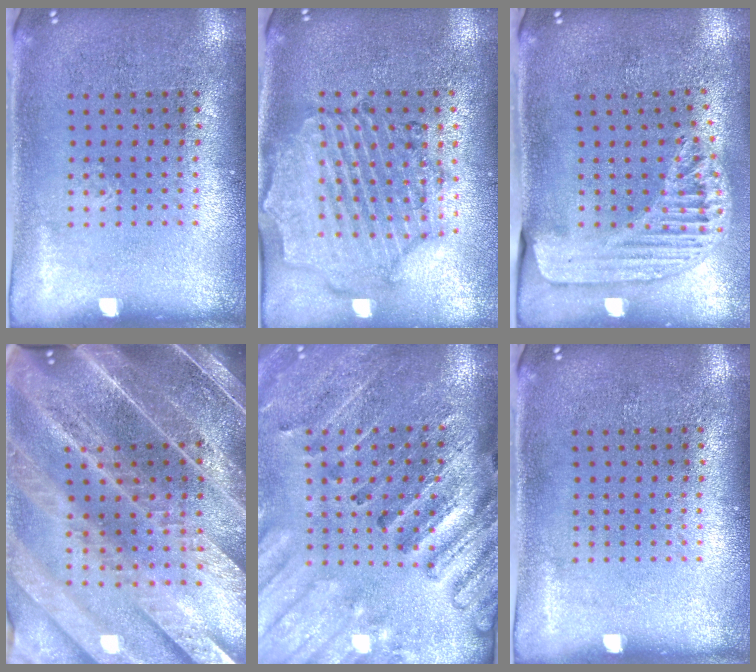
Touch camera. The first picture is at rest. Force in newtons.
{"total": 1.6, "press": 1.6, "slide": 0.3}
{"total": 1.5, "press": 1.5, "slide": 0.3}
{"total": 5.4, "press": 4.6, "slide": 2.9}
{"total": 2.7, "press": 2.7, "slide": 0.3}
{"total": 0.0}